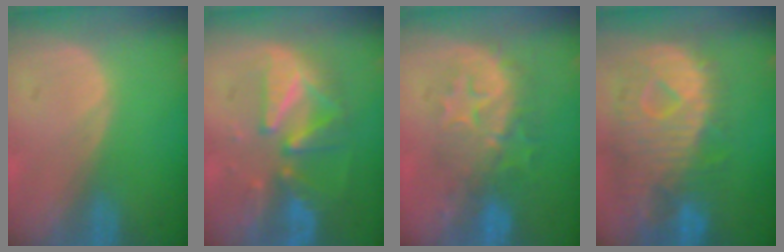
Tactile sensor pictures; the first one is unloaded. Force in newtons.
{"total": 9.3, "press": 8.5, "slide": 3.7}
{"total": 8.5, "press": 8.4, "slide": 1.3}
{"total": 12.4, "press": 10.7, "slide": 6.3}